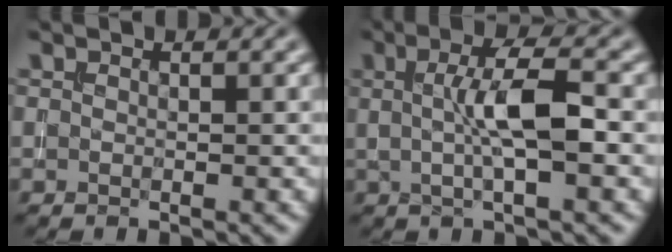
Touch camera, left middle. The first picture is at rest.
{"total": 5.0, "force": [0.4, 1.1, 4.9], "torque": [-0.085, 0.009, 0.005]}